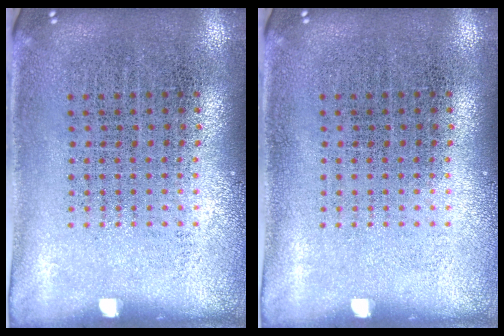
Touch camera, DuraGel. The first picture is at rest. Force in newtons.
{"total": 0.0}